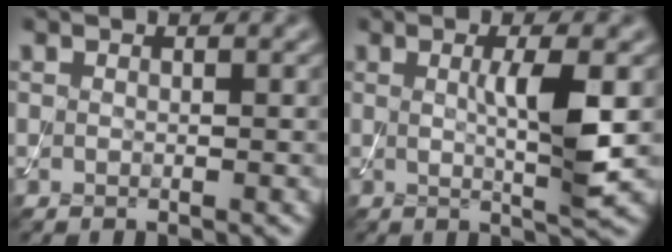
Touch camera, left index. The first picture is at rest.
{"total": 4.3, "force": [0.3, 0.6, 4.3], "torque": [-0.075, -0.007, 0.007]}